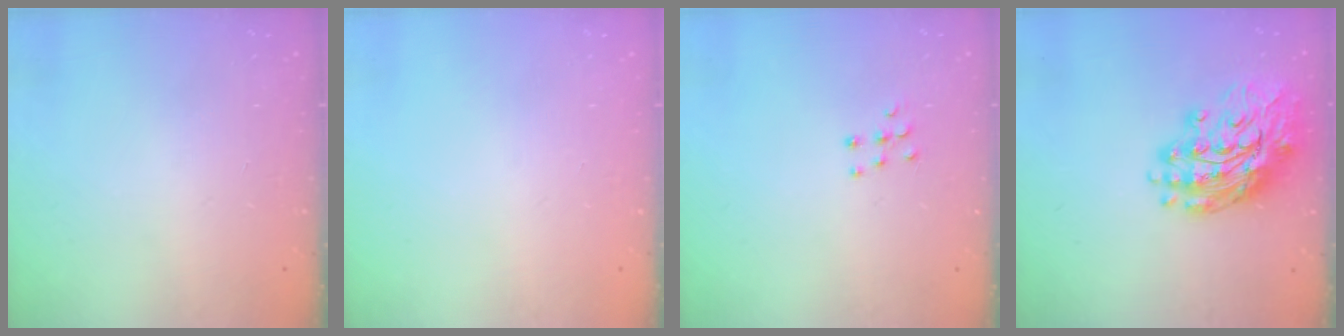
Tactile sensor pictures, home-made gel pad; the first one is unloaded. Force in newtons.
{"total": 0.0}
{"total": 5.3, "press": 5.2, "slide": 0.4}
{"total": 16.6, "press": 16.5, "slide": 1.7}